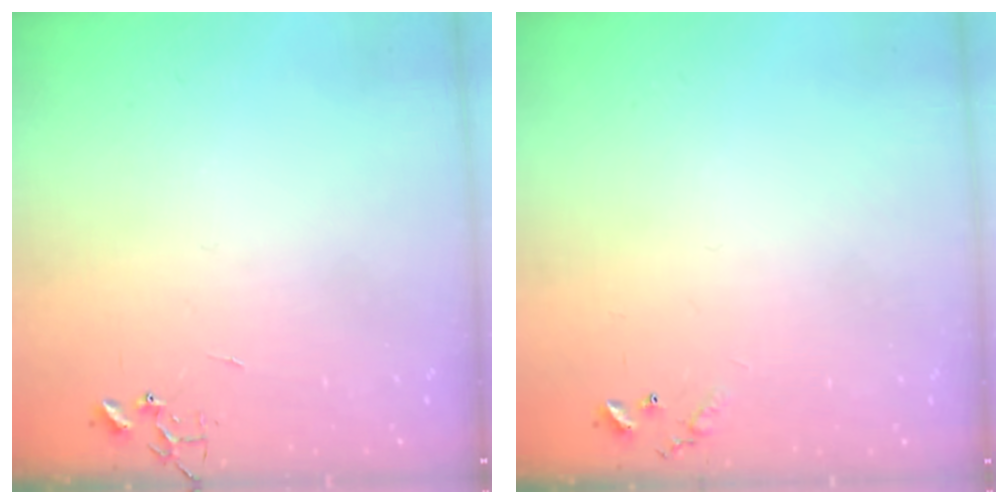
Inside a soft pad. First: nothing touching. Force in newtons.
{"total": 6.6, "press": 6.6, "slide": 0.5}